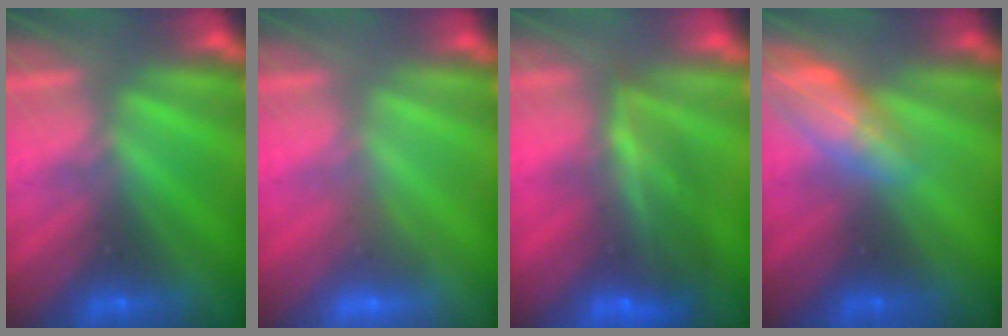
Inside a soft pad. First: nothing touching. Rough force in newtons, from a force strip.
{"total": 2.9}
{"total": 5.8}
{"total": 2.6}